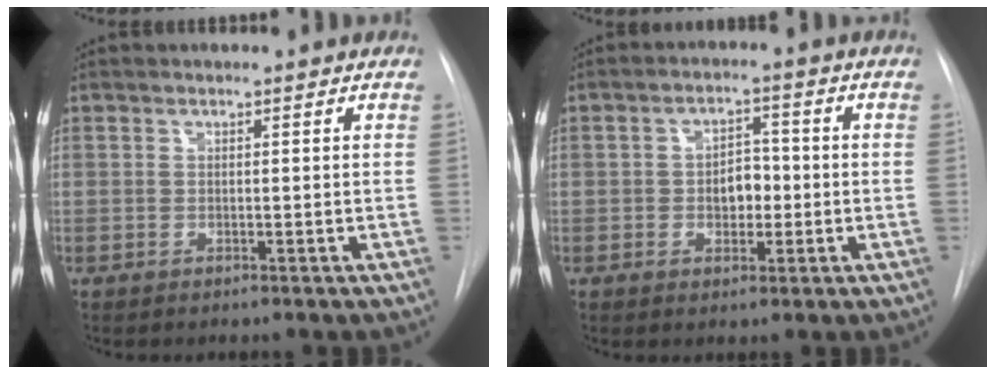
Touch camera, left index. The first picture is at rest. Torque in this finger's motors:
{"motor_torque": [0.15, 0.04, 0.07, 0.03]}